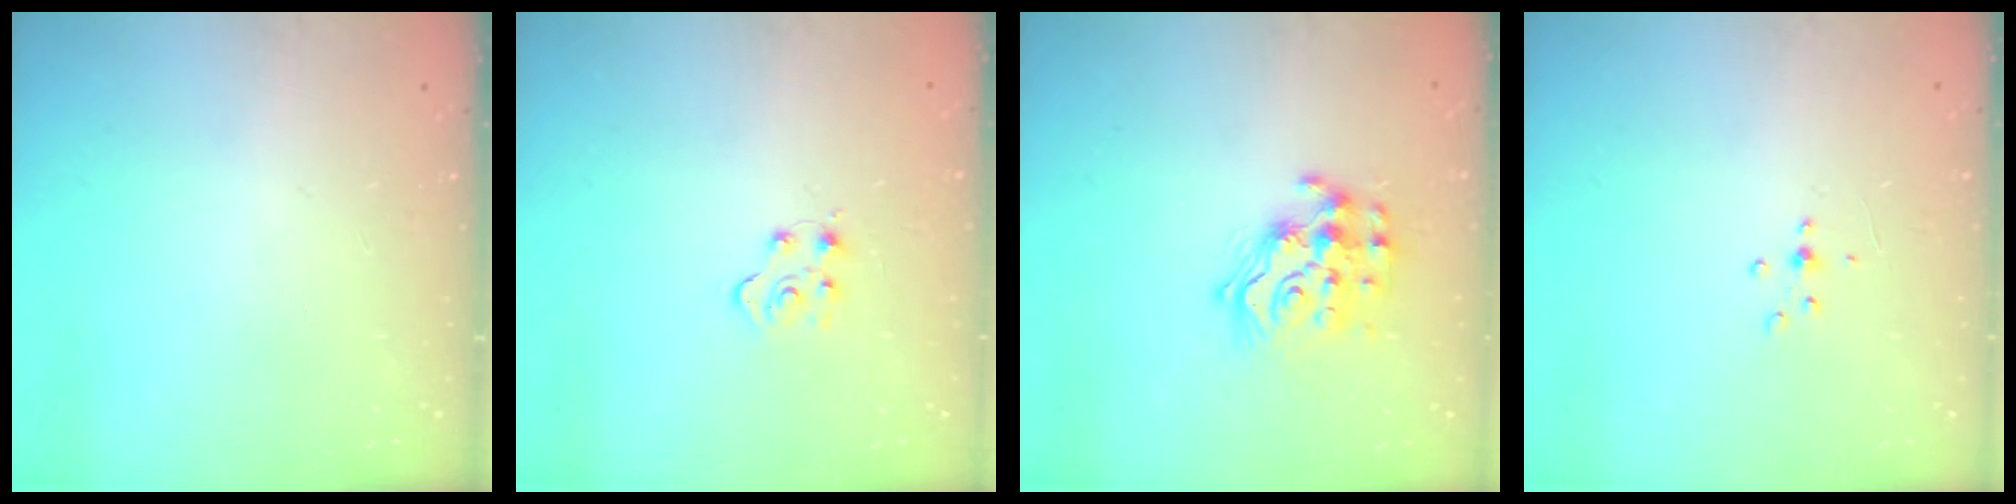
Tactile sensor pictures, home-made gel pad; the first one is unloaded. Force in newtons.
{"total": 5.0, "press": 4.9, "slide": 0.5}
{"total": 13.9, "press": 13.9, "slide": 1.2}
{"total": 3.0, "press": 3.0, "slide": 0.4}